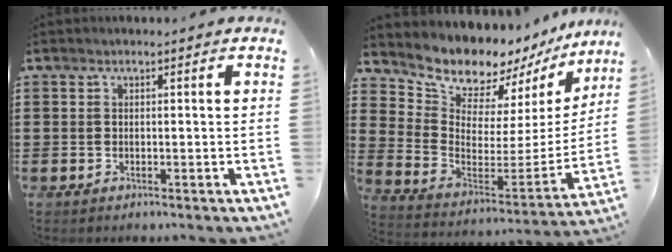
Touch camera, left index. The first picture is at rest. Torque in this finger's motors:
{"motor_torque": [1.43, -0.71, 0.52, 0.17]}